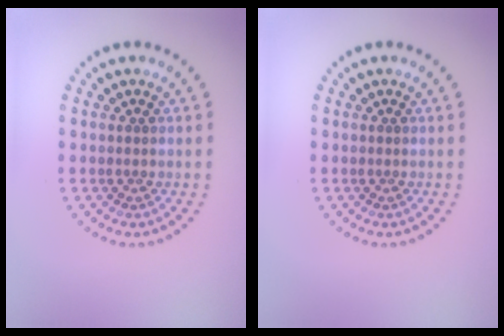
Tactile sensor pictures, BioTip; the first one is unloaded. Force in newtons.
{"total": 0.0}